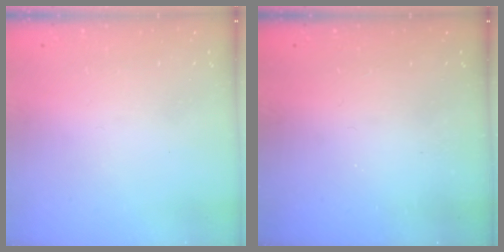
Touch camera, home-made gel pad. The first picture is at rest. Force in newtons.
{"total": 0.9, "press": 0.9, "slide": 0.3}